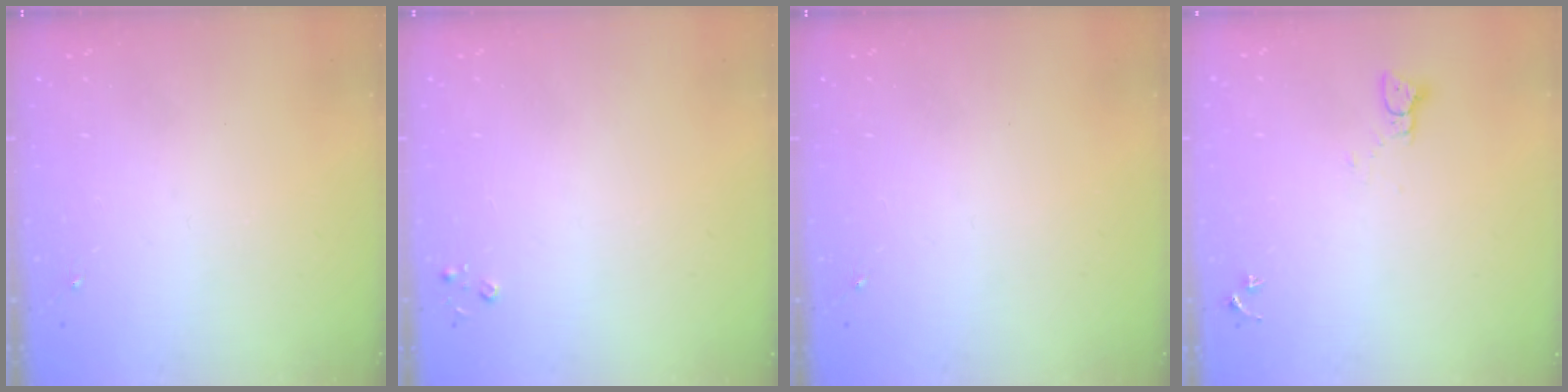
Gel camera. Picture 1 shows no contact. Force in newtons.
{"total": 2.6, "press": 2.6, "slide": 0.3}
{"total": 0.0}
{"total": 2.1, "press": 2.1, "slide": 0.2}